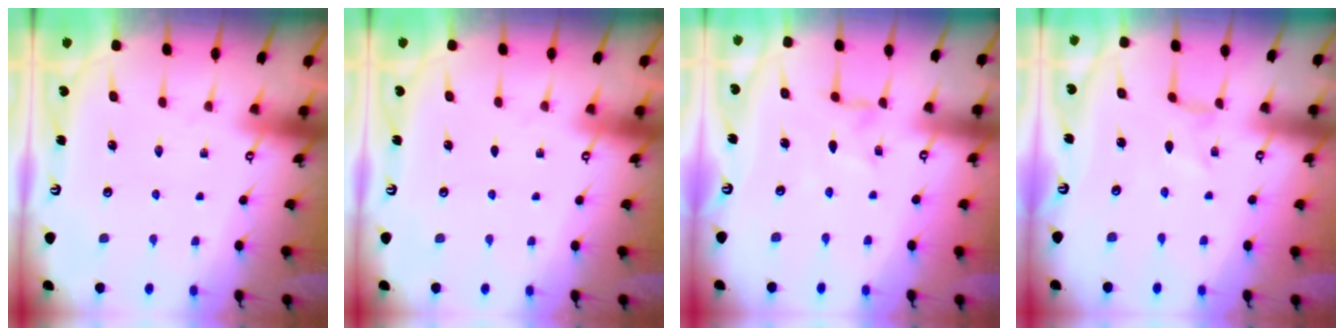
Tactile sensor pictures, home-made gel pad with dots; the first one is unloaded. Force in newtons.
{"total": 0.0}
{"total": 1.7, "press": 1.6, "slide": 0.3}
{"total": 0.0}